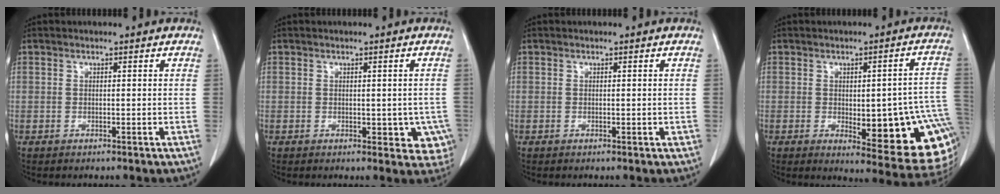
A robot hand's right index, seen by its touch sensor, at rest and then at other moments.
{"total": 5.6, "force": [-1.0, 3.3, 4.4], "torque": [-0.022, 0.001, -0.008]}
{"total": 0.8, "force": [-0.1, 0.4, 0.7], "torque": [-0.009, -0.001, 0.000]}
{"total": 18.4, "force": [-3.9, 5.2, 17.2], "torque": [-0.123, 0.015, -0.028]}